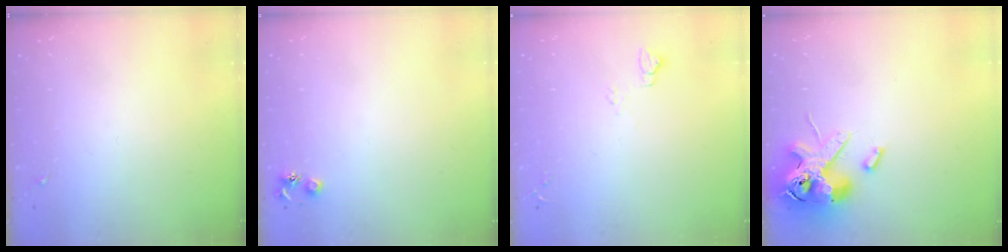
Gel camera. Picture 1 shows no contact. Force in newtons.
{"total": 4.5, "press": 4.5, "slide": 0.6}
{"total": 5.0, "press": 5.0, "slide": 0.6}
{"total": 15.3, "press": 15.1, "slide": 2.6}